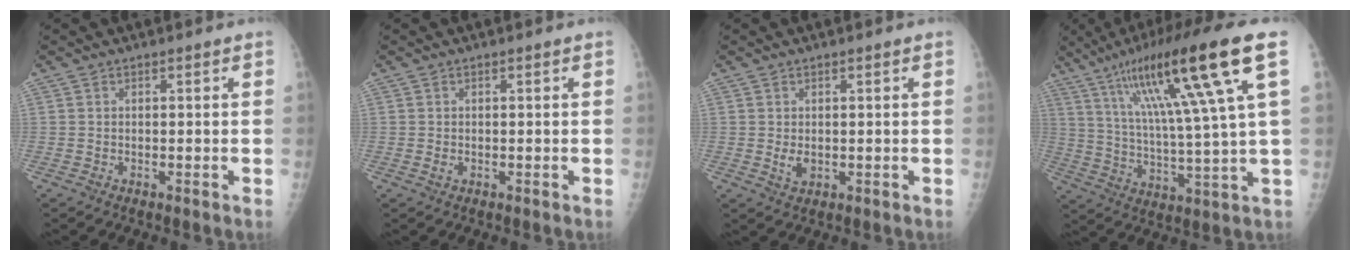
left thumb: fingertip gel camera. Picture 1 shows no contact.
{"total": 0.9, "force": [0.0, 0.4, 0.8], "torque": [-0.011, 0.003, 0.003]}
{"total": 2.4, "force": [0.1, 1.3, 2.0], "torque": [-0.029, -0.006, 0.008]}
{"total": 21.0, "force": [9.2, 1.6, 18.8], "torque": [-0.316, -0.012, 0.150]}